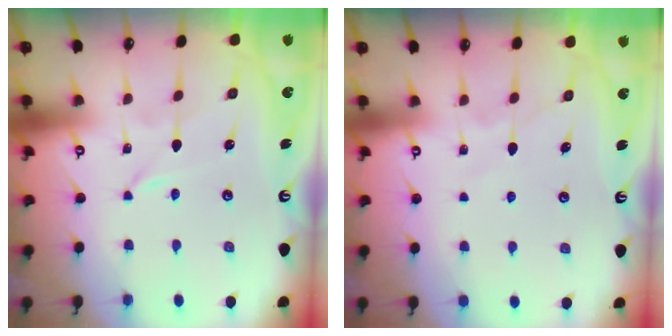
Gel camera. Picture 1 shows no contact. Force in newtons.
{"total": 6.1, "press": 6.1, "slide": 0.8}